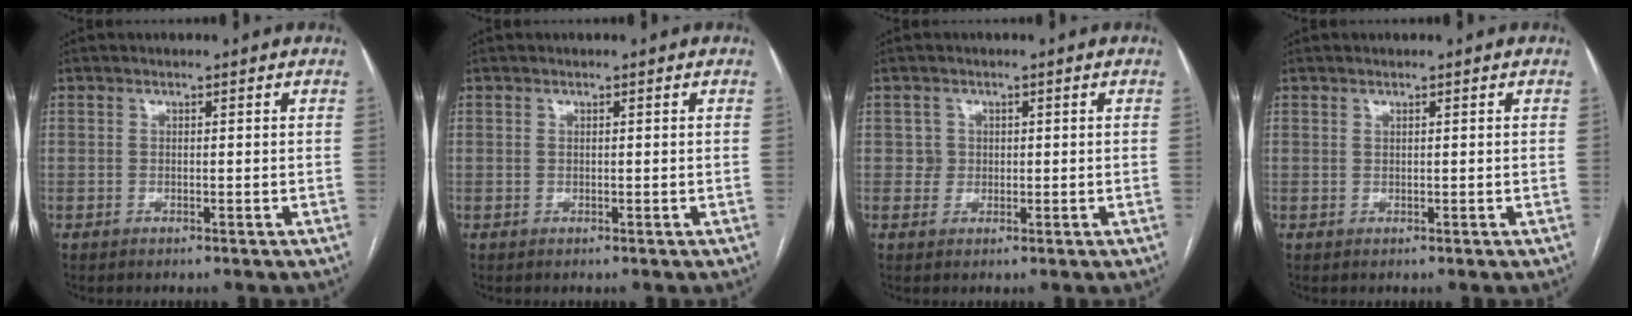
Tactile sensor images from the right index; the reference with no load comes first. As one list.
[{"total": 0.0}, {"total": 1.8, "force": [0.3, 1.7, 0.0], "torque": [0.008, 0.003, 0.002]}, {"total": 0.0}]